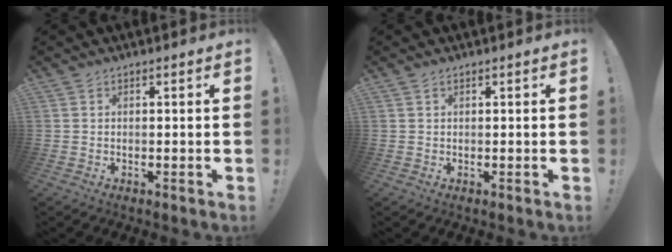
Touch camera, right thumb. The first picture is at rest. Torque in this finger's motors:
{"motor_torque": [-0.07, 0.10, -0.19, 0.10, 0.00]}